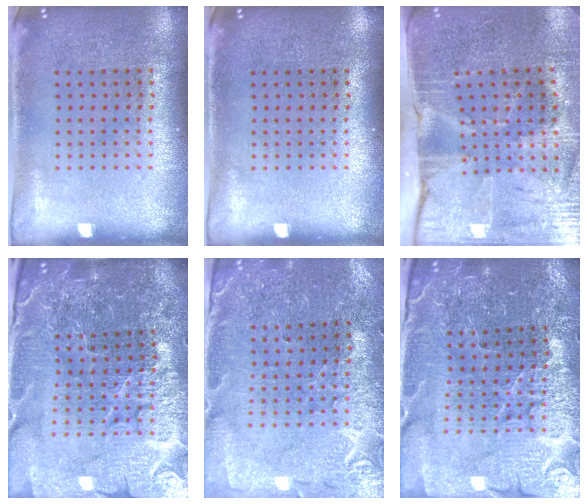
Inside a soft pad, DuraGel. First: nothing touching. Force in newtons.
{"total": 0.0}
{"total": 4.2, "press": 3.6, "slide": 2.2}
{"total": 6.2, "press": 5.5, "slide": 2.9}
{"total": 1.0, "press": 1.0, "slide": 0.2}
{"total": 4.3, "press": 4.2, "slide": 1.0}